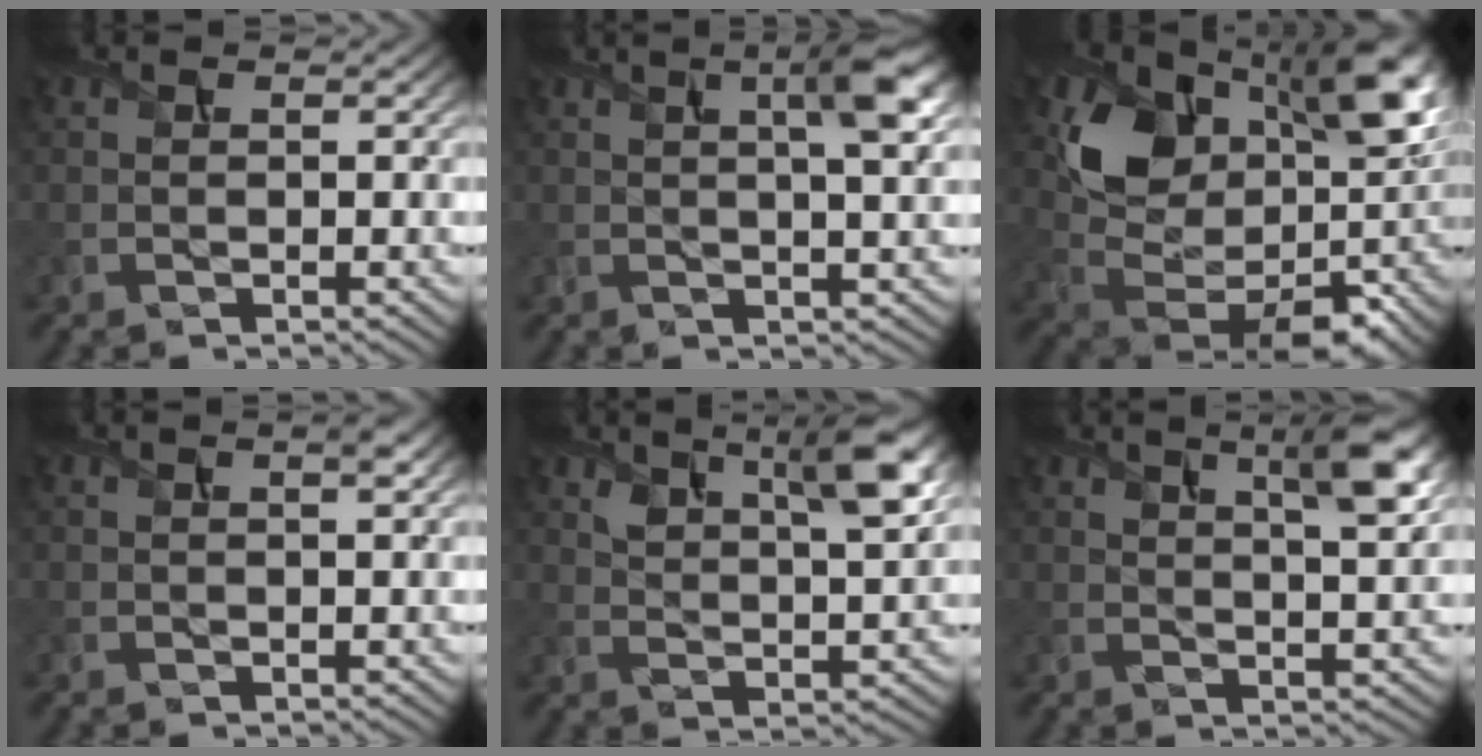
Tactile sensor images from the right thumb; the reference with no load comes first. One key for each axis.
{"total": 5.5, "fx": 1.9, "fy": 1.1, "fz": 5.1, "tx": -0.078, "ty": 0.010, "tz": 0.030}
{"total": 15.1, "fx": 5.7, "fy": 10.0, "fz": 9.7, "tx": -0.150, "ty": -0.004, "tz": 0.111}
{"total": 1.0, "fx": 0.5, "fy": 0.1, "fz": 0.9, "tx": -0.015, "ty": 0.003, "tz": 0.008}
{"total": 8.0, "fx": 4.7, "fy": 2.8, "fz": 5.8, "tx": -0.105, "ty": -0.002, "tz": 0.087}
{"total": 6.7, "fx": 3.5, "fy": 1.9, "fz": 5.4, "tx": -0.084, "ty": 0.002, "tz": 0.060}